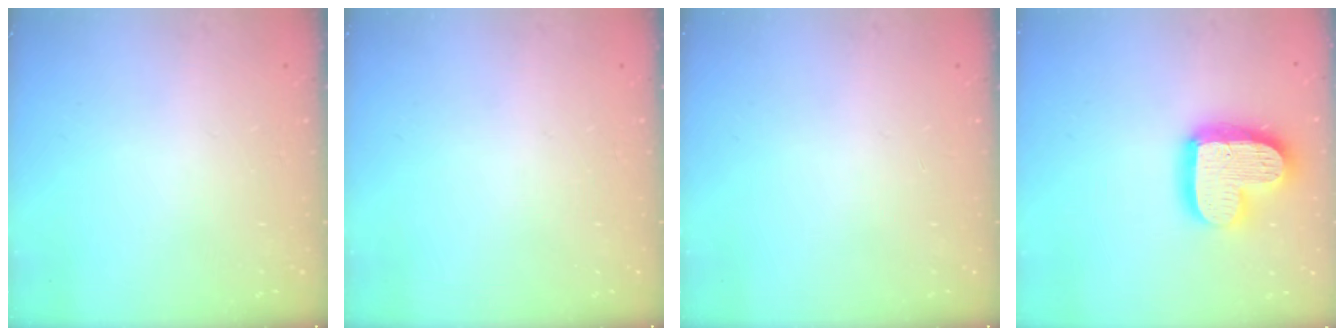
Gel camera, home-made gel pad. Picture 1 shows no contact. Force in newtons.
{"total": 0.0}
{"total": 0.0}
{"total": 18.6, "press": 18.6, "slide": 1.3}